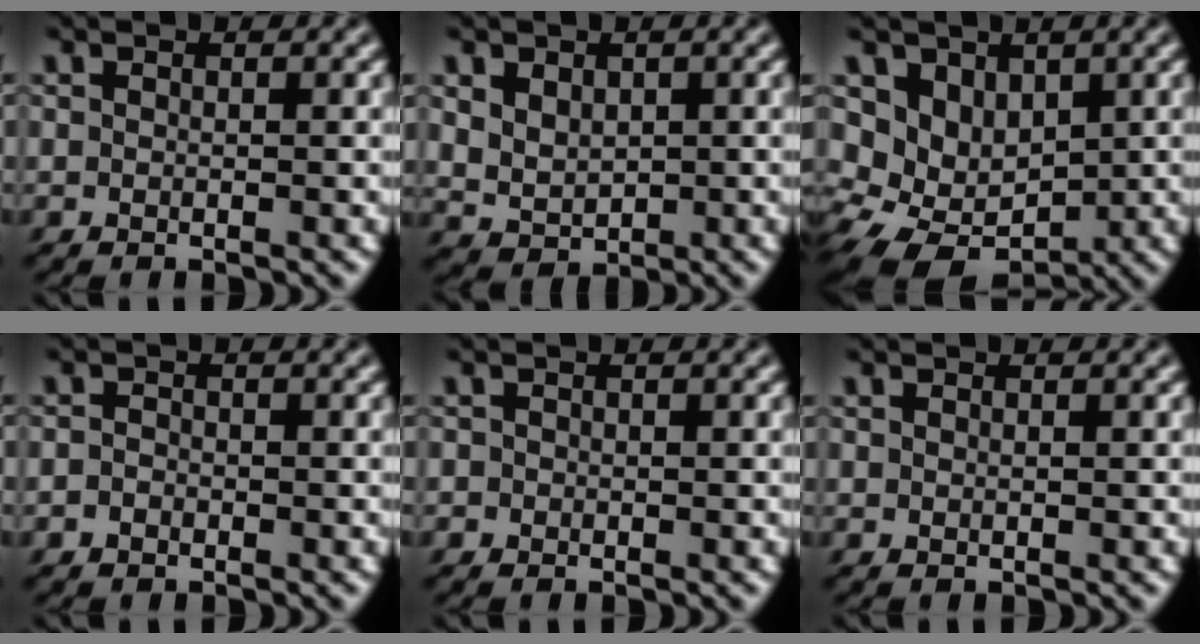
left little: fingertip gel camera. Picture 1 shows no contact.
{"total": 3.2, "force": [0.9, 2.4, 1.8], "torque": [-0.047, 0.005, 0.020]}
{"total": 4.8, "force": [-0.3, 4.1, 2.5], "torque": [-0.040, -0.016, -0.004]}
{"total": 1.0, "force": [-0.4, 0.8, 0.3], "torque": [0.001, 0.000, -0.018]}
{"total": 0.5, "force": [-0.2, 0.5, 0.0], "torque": [0.005, -0.001, -0.006]}
{"total": 0.0}